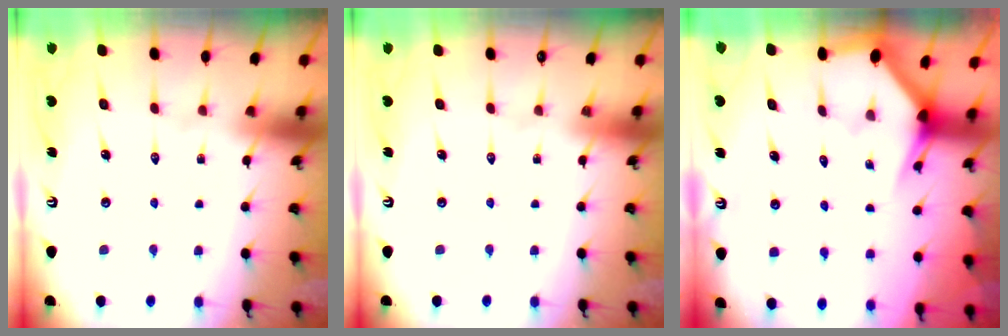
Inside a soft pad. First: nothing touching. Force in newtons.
{"total": 0.0}
{"total": 3.0, "press": 3.0, "slide": 0.1}